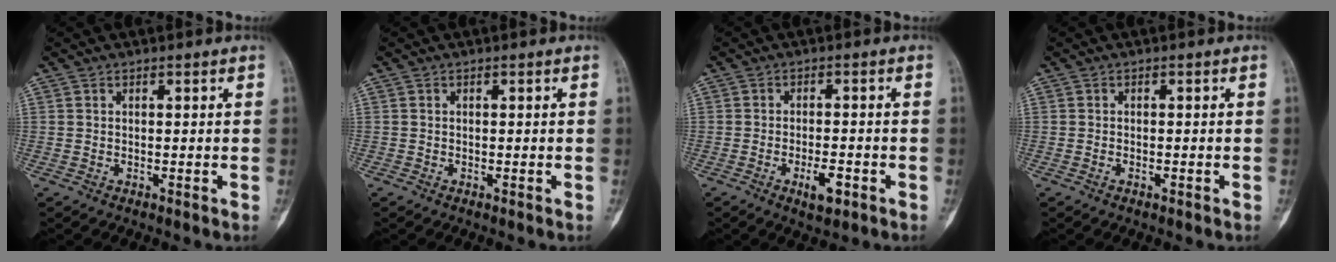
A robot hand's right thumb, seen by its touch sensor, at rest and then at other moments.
{"total": 0.0}
{"total": 4.4, "force": [-2.0, 1.8, 3.5], "torque": [-0.054, 0.005, -0.028]}
{"total": 0.6, "force": [-0.3, 0.3, 0.5], "torque": [-0.012, 0.006, -0.005]}